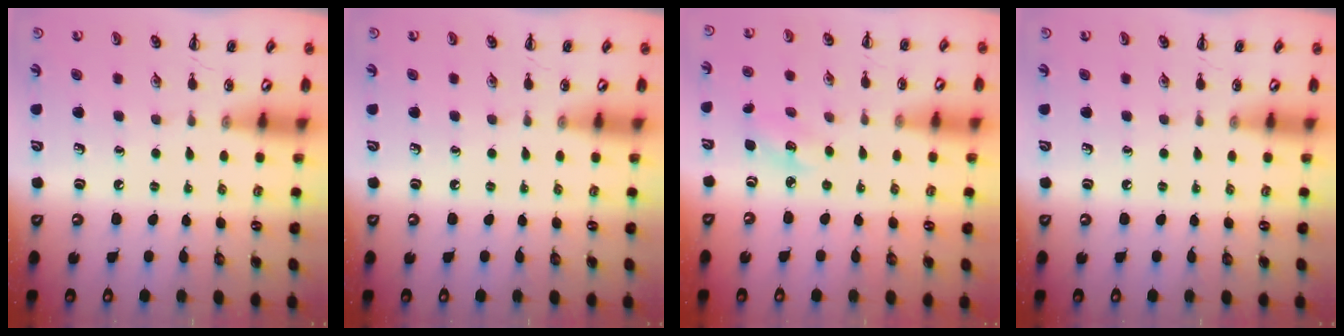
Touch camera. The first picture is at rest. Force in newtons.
{"total": 0.0}
{"total": 3.8, "press": 3.6, "slide": 1.1}
{"total": 0.0}